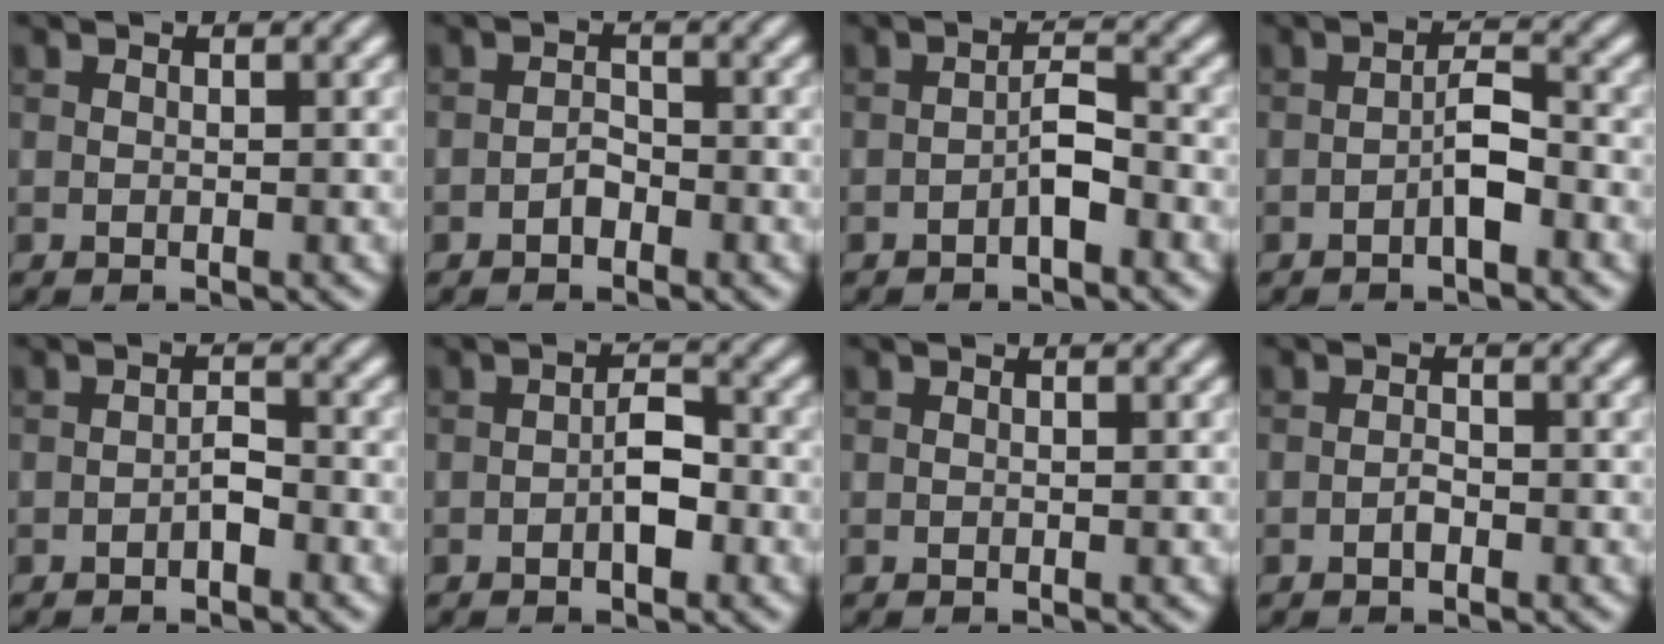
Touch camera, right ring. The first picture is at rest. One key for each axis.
{"total": 1.3, "fx": -0.8, "fy": 0.7, "fz": 0.7, "tx": -0.010, "ty": 0.004, "tz": -0.016}
{"total": 2.2, "fx": -1.0, "fy": 0.6, "fz": 1.8, "tx": -0.032, "ty": 0.007, "tz": -0.019}
{"total": 2.4, "fx": -1.0, "fy": 0.6, "fz": 2.1, "tx": -0.037, "ty": 0.007, "tz": -0.019}
{"total": 1.3, "fx": -0.7, "fy": 0.5, "fz": 1.0, "tx": -0.016, "ty": 0.004, "tz": -0.012}
{"total": 2.6, "fx": -0.7, "fy": 1.1, "fz": 2.2, "tx": -0.035, "ty": 0.004, "tz": -0.016}
{"total": 0.0}
{"total": 0.9, "fx": -0.5, "fy": 0.4, "fz": 0.7, "tx": -0.013, "ty": 0.001, "tz": -0.010}